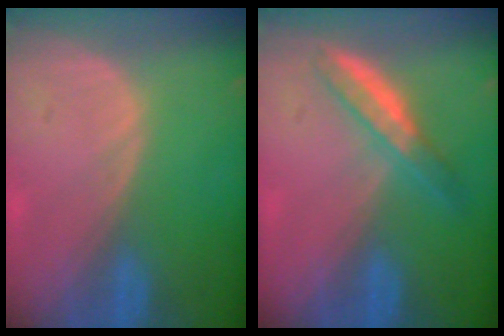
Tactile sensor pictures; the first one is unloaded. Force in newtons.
{"total": 5.3, "press": 4.7, "slide": 2.4}